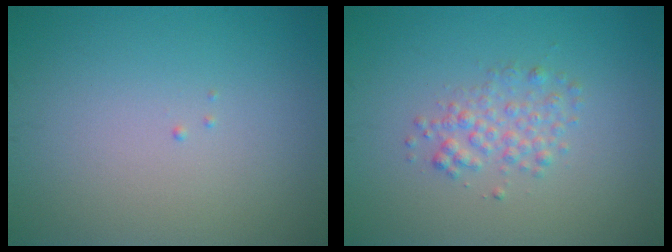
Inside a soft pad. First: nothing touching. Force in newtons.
{"total": 2.1, "press": 2.1, "slide": 0.1}